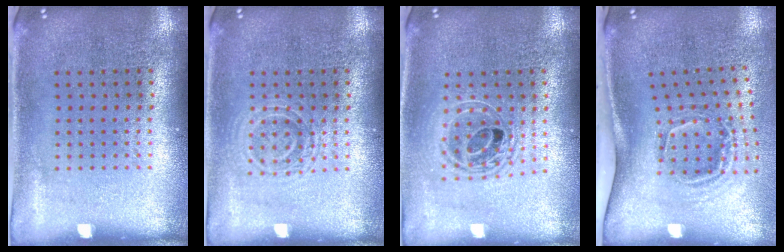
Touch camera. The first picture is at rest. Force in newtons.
{"total": 1.8, "press": 1.8, "slide": 0.4}
{"total": 1.6, "press": 1.4, "slide": 0.8}
{"total": 2.1, "press": 1.3, "slide": 1.7}